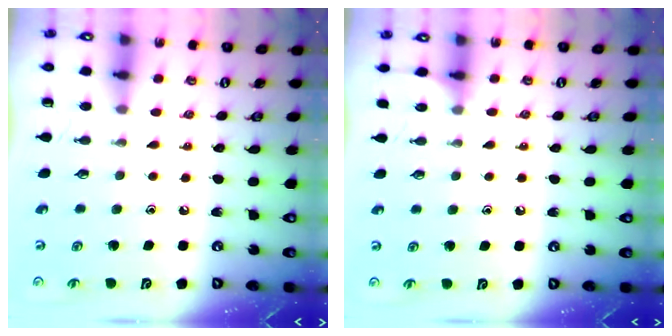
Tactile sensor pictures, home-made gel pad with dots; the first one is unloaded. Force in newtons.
{"total": 5.6, "press": 5.5, "slide": 0.7}